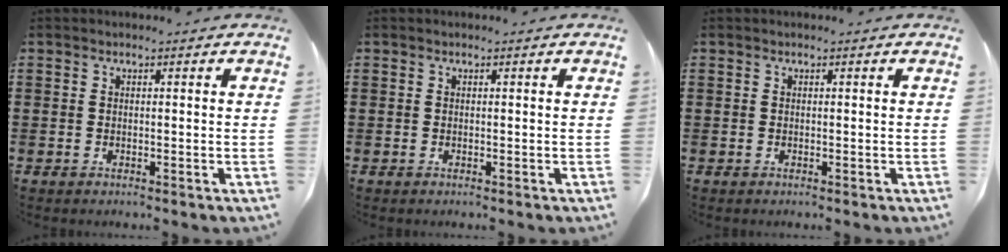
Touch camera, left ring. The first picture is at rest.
{"total": 0.0}
{"total": 0.0}